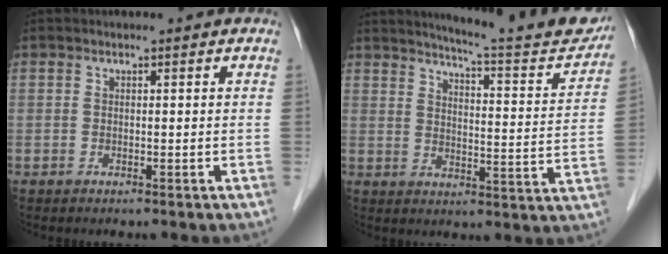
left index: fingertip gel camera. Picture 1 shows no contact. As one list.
[{"total": 17.8, "force": [16.4, 0.9, 6.9], "torque": [-0.094, -0.061, 0.201]}]